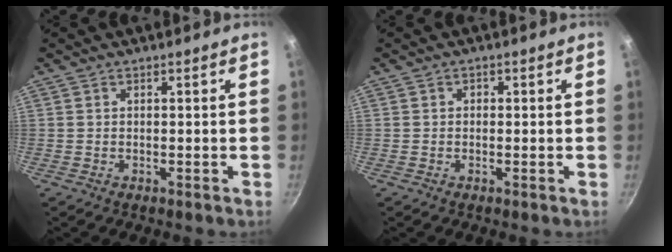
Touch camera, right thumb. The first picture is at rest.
{"total": 0.9, "force": [0.0, 0.9, 0.3], "torque": [-0.001, 0.003, -0.001]}